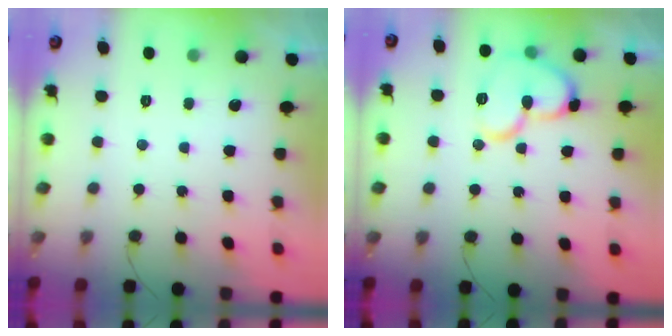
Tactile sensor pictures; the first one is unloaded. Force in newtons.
{"total": 14.0, "press": 13.8, "slide": 2.3}